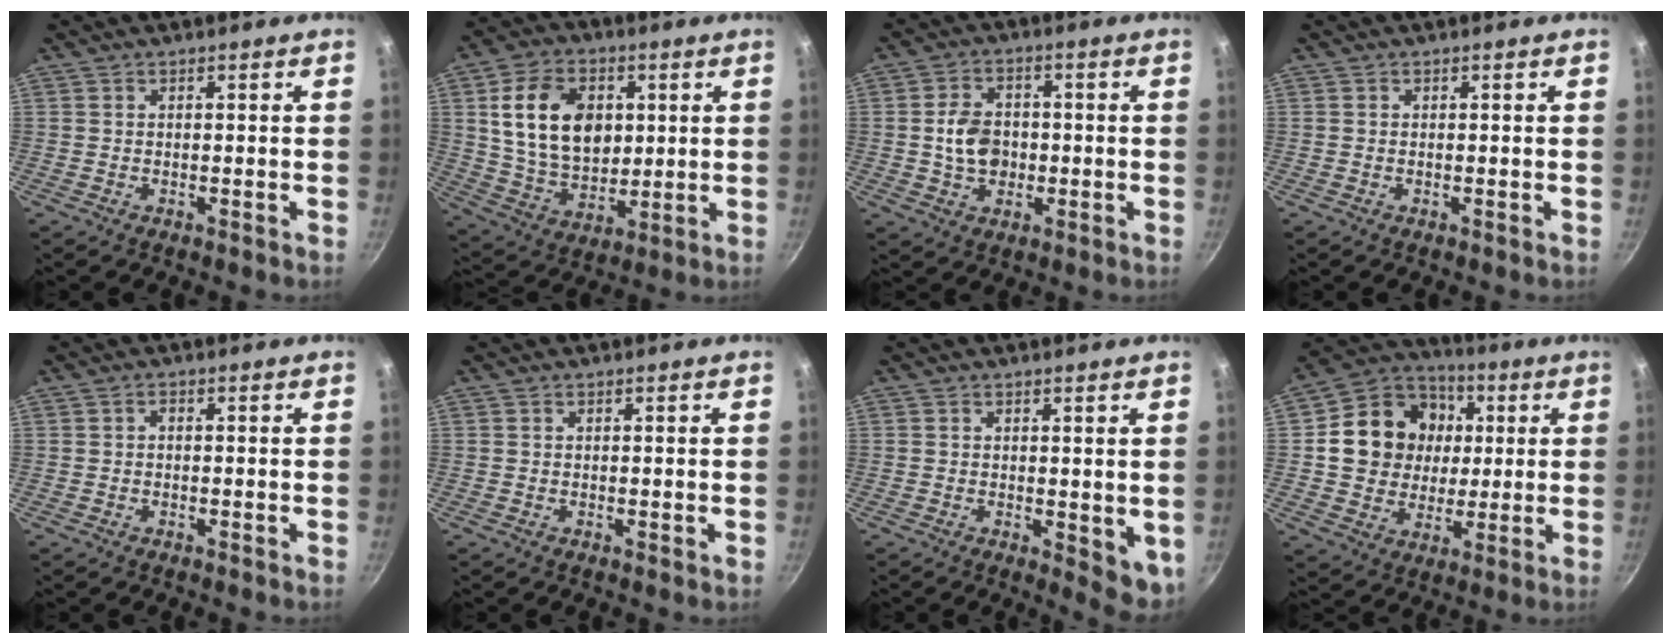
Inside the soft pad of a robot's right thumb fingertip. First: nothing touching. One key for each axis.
{"total": 17.1, "fx": 3.7, "fy": 12.1, "fz": 11.4, "tx": -0.174, "ty": -0.007, "tz": 0.072}
{"total": 7.7, "fx": -0.5, "fy": 5.9, "fz": 4.9, "tx": -0.064, "ty": 0.013, "tz": -0.011}
{"total": 0.0}
{"total": 0.8, "fx": -0.1, "fy": 0.5, "fz": 0.5, "tx": -0.010, "ty": 0.005, "tz": -0.002}
{"total": 0.0}
{"total": 5.6, "fx": 0.4, "fy": 2.9, "fz": 4.8, "tx": -0.047, "ty": -0.002, "tz": 0.011}
{"total": 16.8, "fx": 2.5, "fy": 14.7, "fz": 7.9, "tx": -0.113, "ty": 0.015, "tz": 0.038}